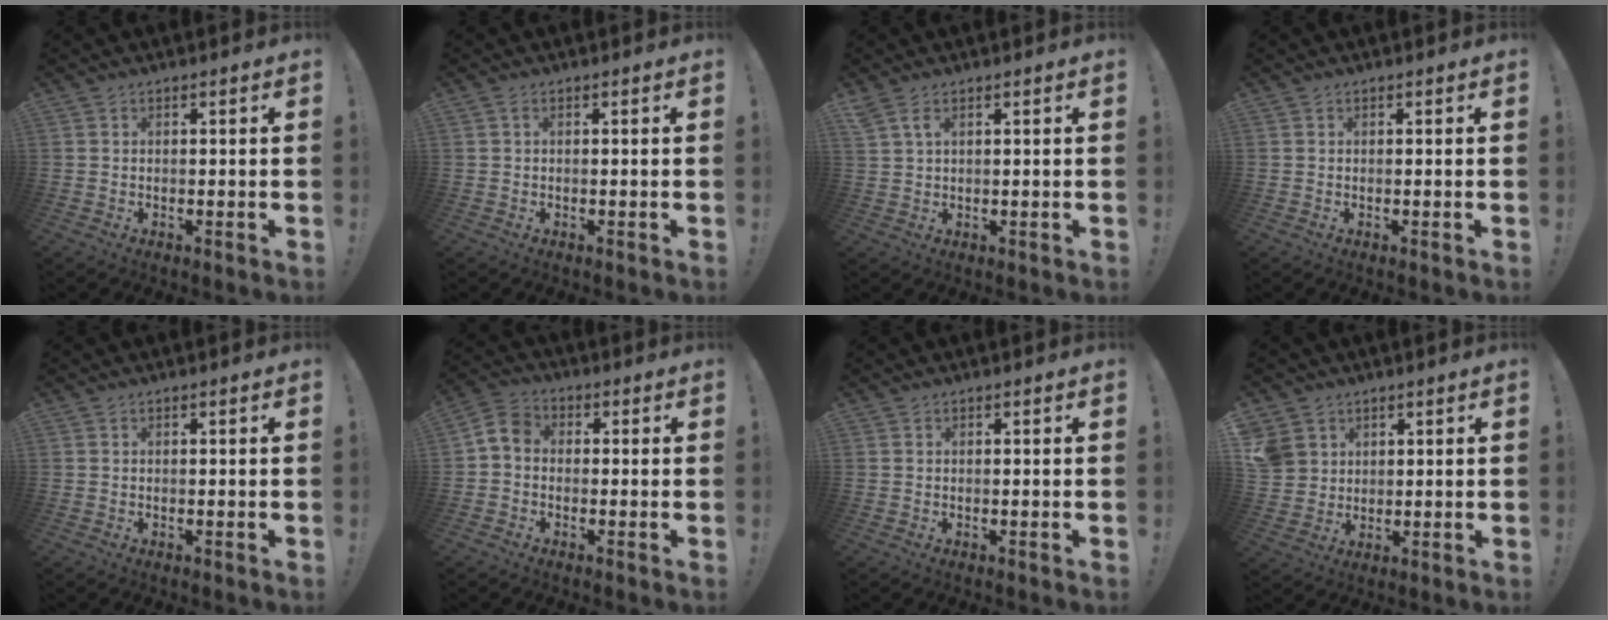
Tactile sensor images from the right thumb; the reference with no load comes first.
{"total": 0.7, "force": [0.0, 0.2, 0.6], "torque": [-0.018, 0.003, 0.002]}
{"total": 3.3, "force": [1.7, 1.3, 2.6], "torque": [-0.048, -0.002, 0.031]}
{"total": 0.0}
{"total": 0.0}
{"total": 5.7, "force": [-1.2, 4.2, 3.6], "torque": [-0.078, 0.018, -0.016]}
{"total": 0.0}
{"total": 6.9, "force": [3.1, 5.9, 1.9], "torque": [-0.038, -0.014, 0.065]}